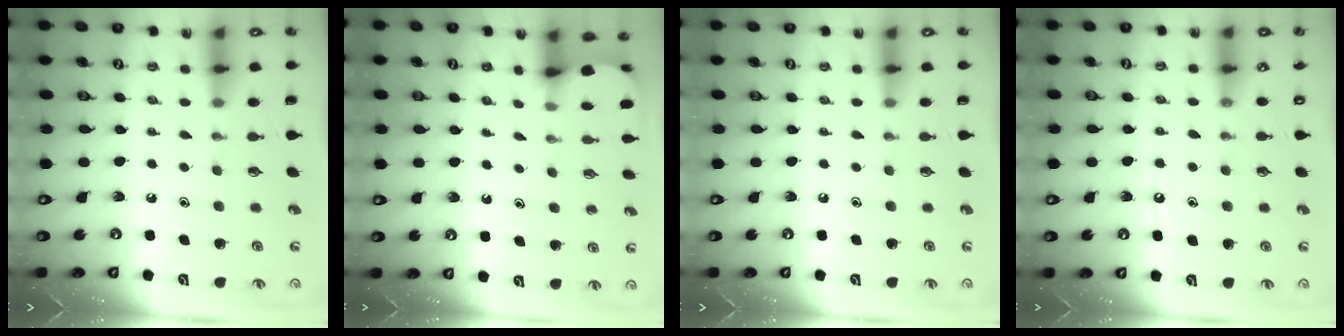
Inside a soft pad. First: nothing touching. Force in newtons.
{"total": 2.4, "press": 2.4, "slide": 0.3}
{"total": 0.0}
{"total": 4.8, "press": 4.8, "slide": 0.5}